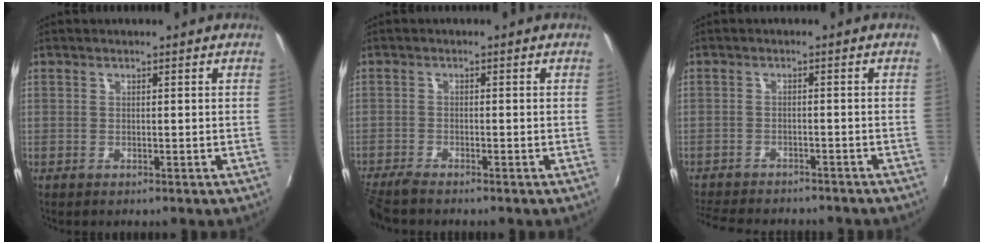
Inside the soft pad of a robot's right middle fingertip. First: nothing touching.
{"total": 4.3, "force": [-3.9, 0.3, 1.8], "torque": [-0.050, -0.018, -0.074]}
{"total": 10.7, "force": [-9.6, 2.7, 4.1], "torque": [-0.104, -0.019, -0.147]}